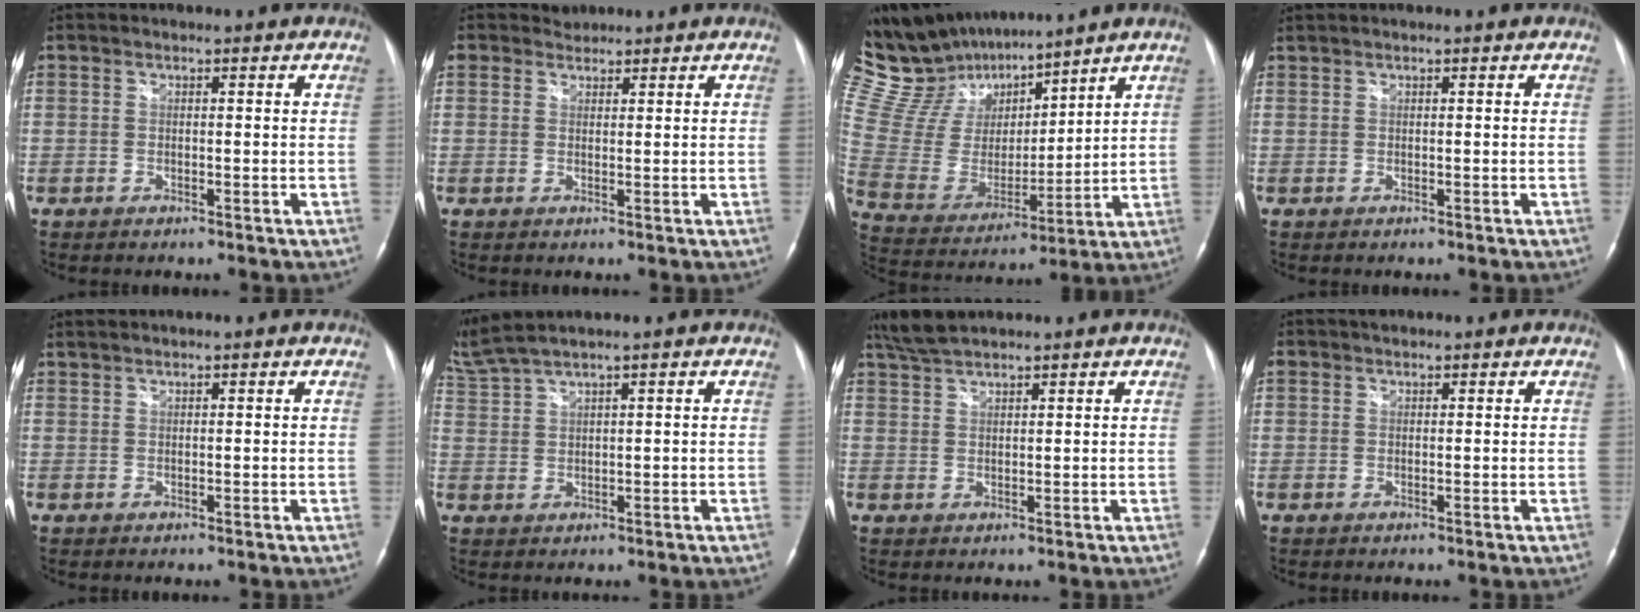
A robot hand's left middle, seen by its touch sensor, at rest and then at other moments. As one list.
[{"total": 2.2, "force": [1.8, 1.3, -0.4], "torque": [0.007, 0.007, 0.028]}, {"total": 18.3, "force": [16.3, 4.9, 6.6], "torque": [-0.132, 0.016, 0.315]}, {"total": 0.6, "force": [0.5, -0.1, 0.2], "torque": [-0.010, 0.007, 0.015]}, {"total": 0.8, "force": [0.8, 0.0, 0.2], "torque": [-0.008, 0.011, 0.022]}, {"total": 5.6, "force": [4.6, -1.0, 3.1], "torque": [-0.087, 0.024, 0.103]}, {"total": 4.0, "force": [3.6, 0.2, 1.7], "torque": [-0.043, 0.010, 0.076]}, {"total": 1.6, "force": [1.1, 1.0, 0.6], "torque": [-0.016, 0.014, 0.017]}]